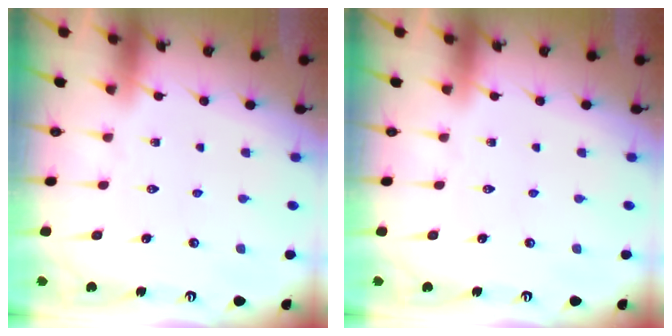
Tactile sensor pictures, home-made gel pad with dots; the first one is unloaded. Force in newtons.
{"total": 0.0}